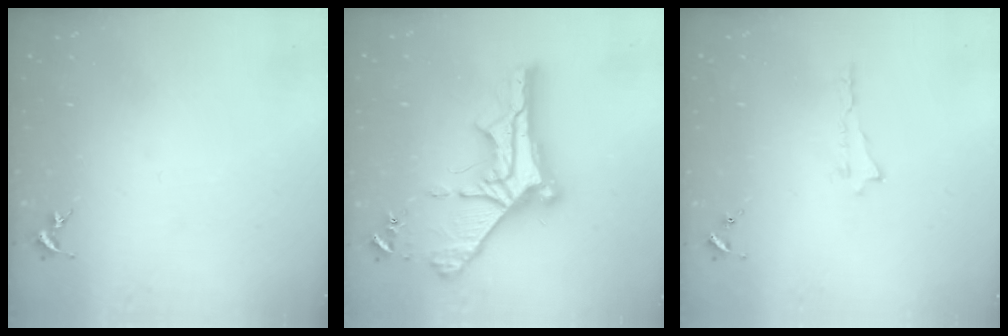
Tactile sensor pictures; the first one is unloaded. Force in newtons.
{"total": 11.8, "press": 11.7, "slide": 1.2}
{"total": 0.0}